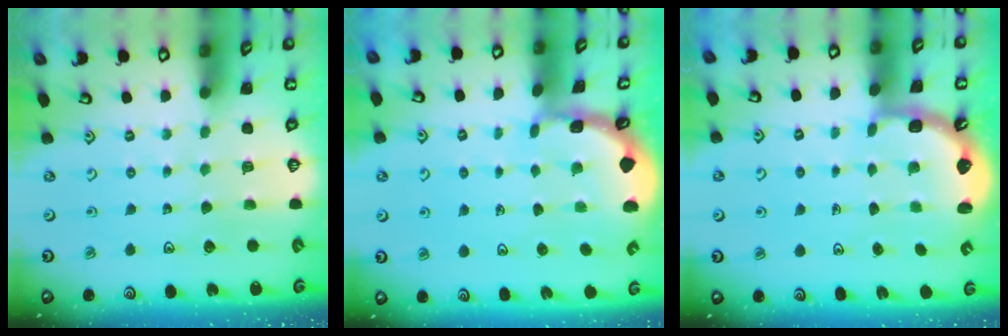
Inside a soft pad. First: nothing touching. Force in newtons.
{"total": 1.5, "press": 1.5, "slide": 0.1}
{"total": 2.5, "press": 2.1, "slide": 1.3}